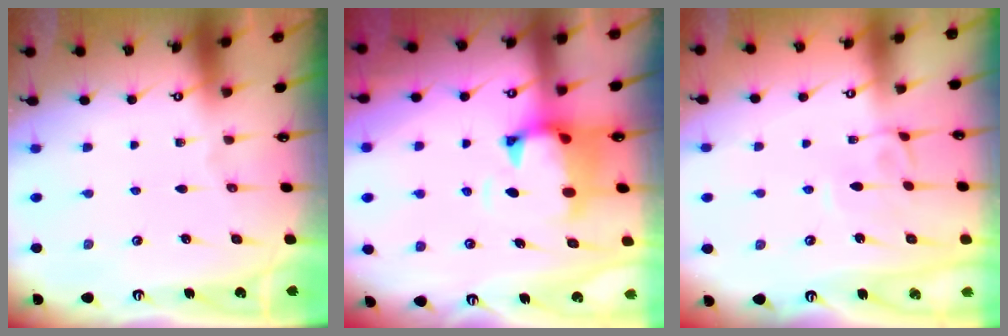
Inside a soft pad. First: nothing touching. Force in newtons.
{"total": 1.6, "press": 1.2, "slide": 1.1}
{"total": 3.2, "press": 3.2, "slide": 0.2}